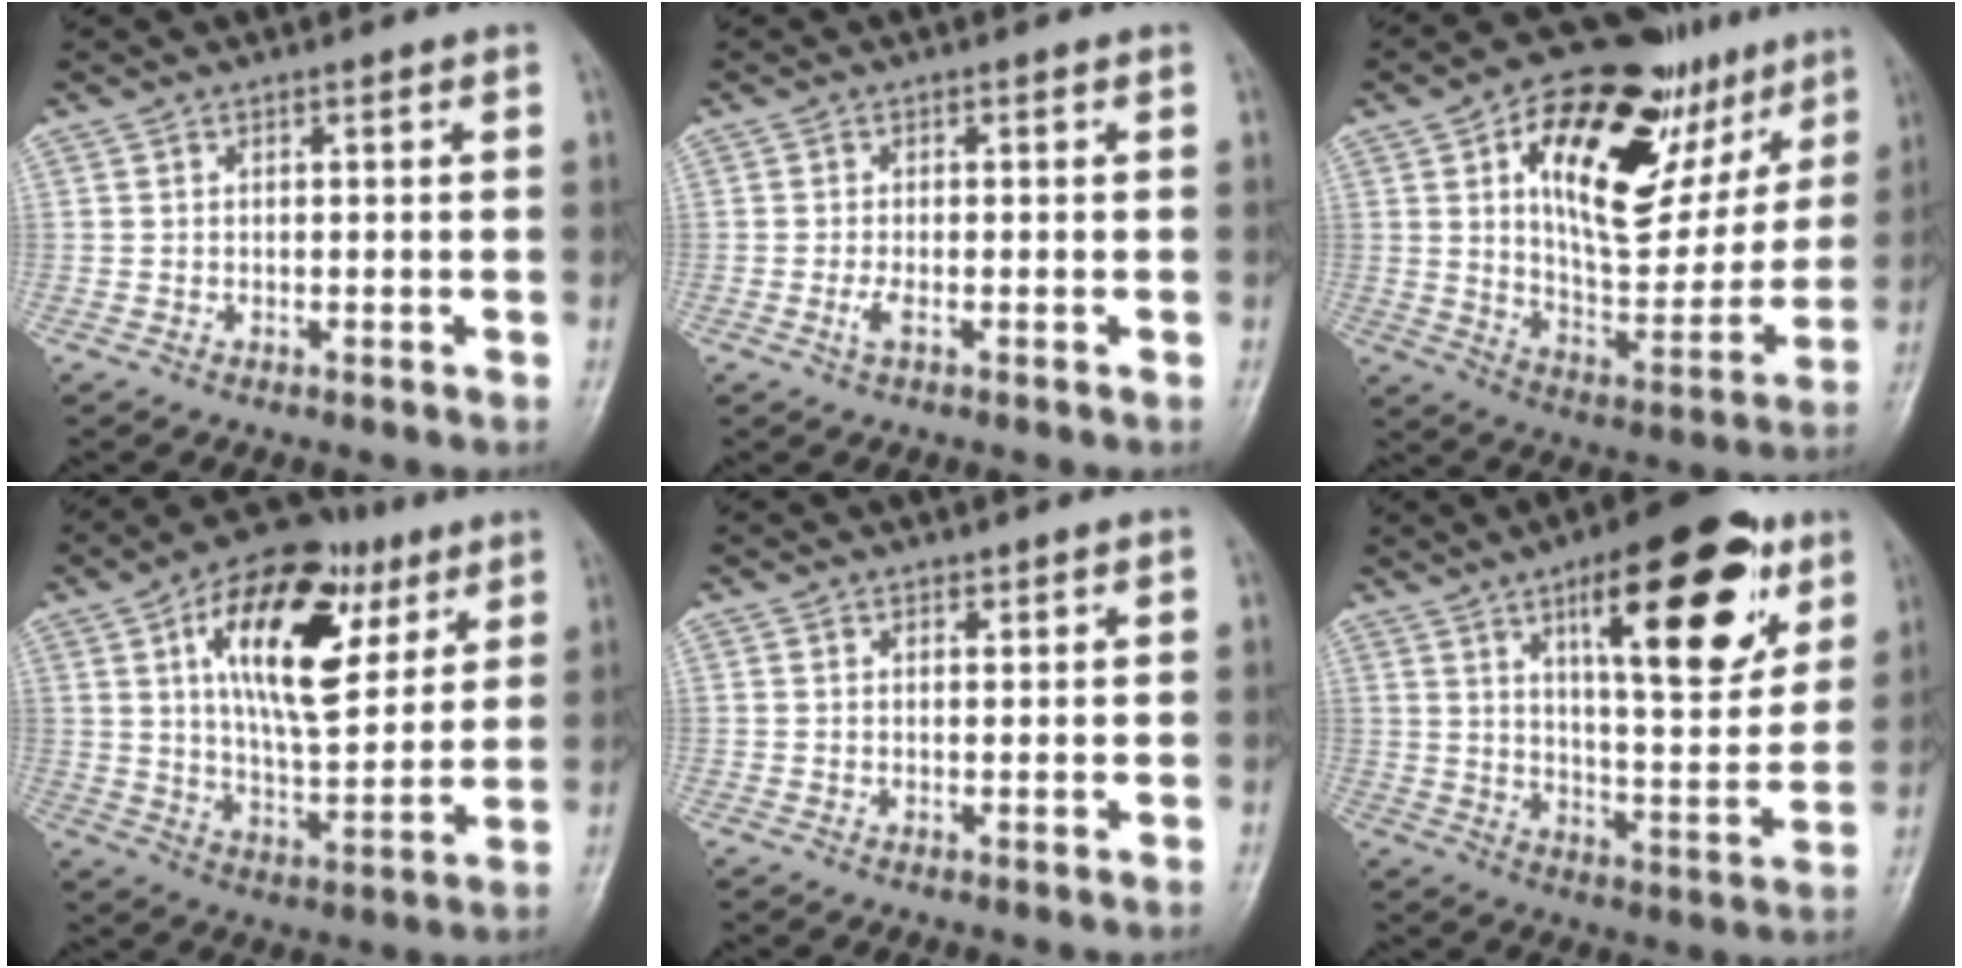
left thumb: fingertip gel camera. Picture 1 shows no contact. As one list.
[{"total": 1.7, "force": [-0.6, 0.6, 1.5], "torque": [-0.034, -0.003, -0.015]}, {"total": 27.3, "force": [12.3, 14.2, 19.9], "torque": [-0.250, -0.020, 0.198]}, {"total": 20.6, "force": [8.0, 10.2, 16.0], "torque": [-0.219, -0.019, 0.127]}, {"total": 1.0, "force": [0.8, 0.6, 0.2], "torque": [0.005, -0.006, 0.011]}, {"total": 21.9, "force": [10.5, 7.6, 17.6], "torque": [-0.212, -0.039, 0.157]}]